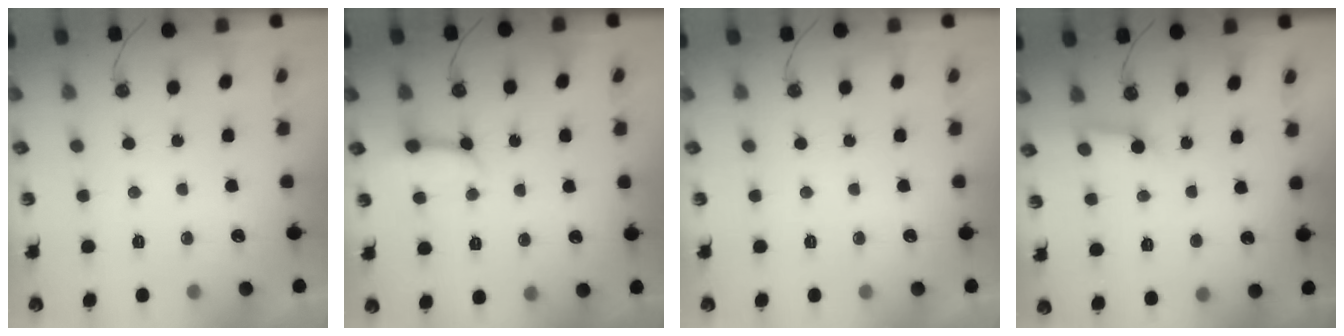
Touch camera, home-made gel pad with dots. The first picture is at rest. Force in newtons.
{"total": 7.9, "press": 7.8, "slide": 0.9}
{"total": 0.0}
{"total": 3.8, "press": 3.7, "slide": 0.4}